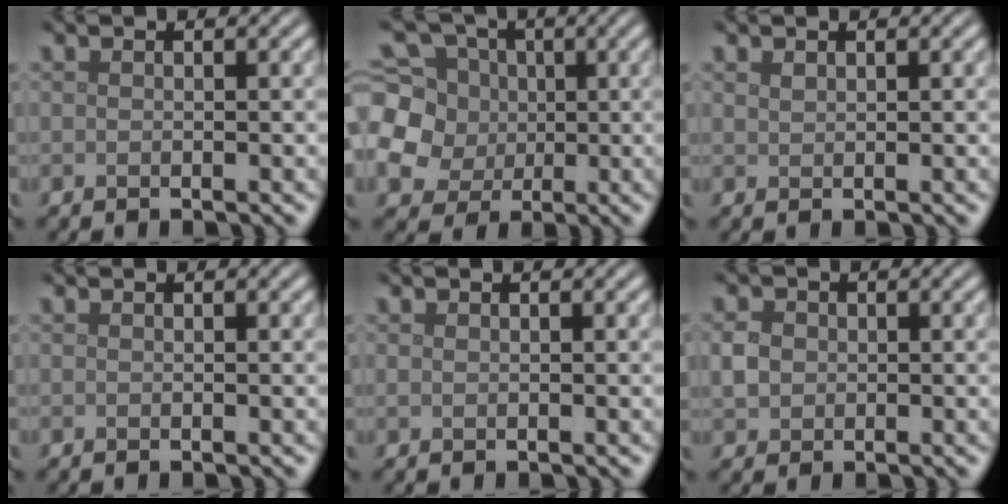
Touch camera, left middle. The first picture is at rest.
{"total": 11.6, "force": [0.7, 10.3, 5.3], "torque": [-0.160, 0.022, -0.013]}
{"total": 0.7, "force": [0.5, 0.3, 0.3], "torque": [-0.008, 0.000, 0.013]}
{"total": 0.0}
{"total": 0.0}
{"total": 1.9, "force": [0.0, 1.7, 0.9], "torque": [-0.019, 0.000, -0.001]}